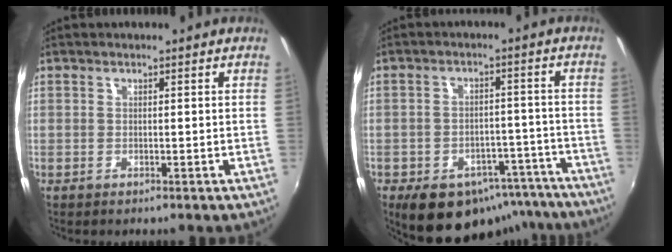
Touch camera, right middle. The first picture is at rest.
{"total": 15.2, "force": [-10.7, 9.0, 6.1], "torque": [-0.108, 0.021, -0.112]}